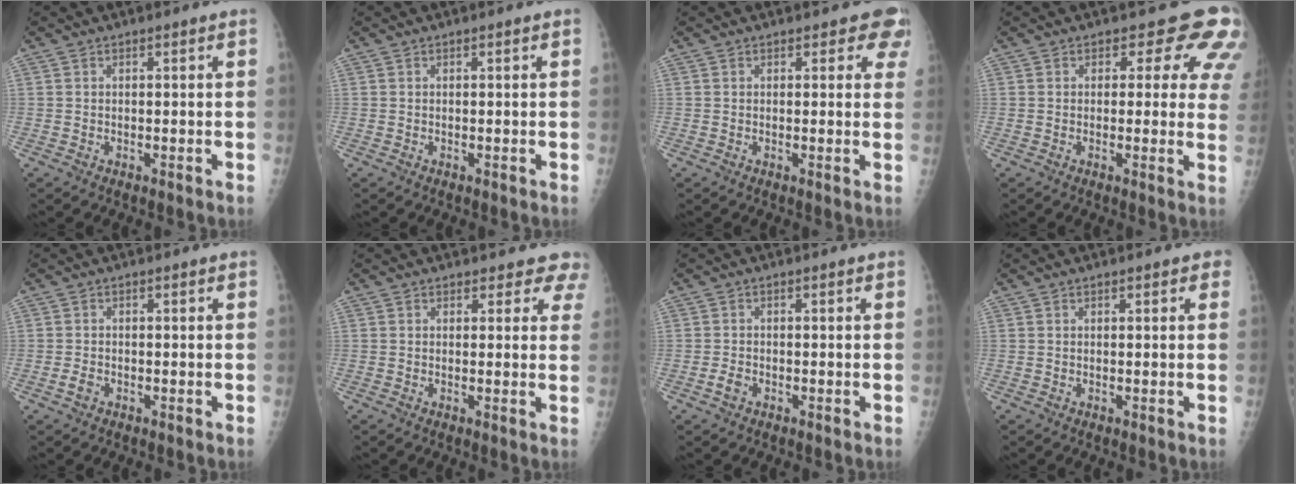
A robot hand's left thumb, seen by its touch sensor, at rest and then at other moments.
{"total": 0.0}
{"total": 3.9, "force": [3.0, 2.1, 1.4], "torque": [0.021, -0.010, 0.019]}
{"total": 8.5, "force": [5.5, 4.8, 4.2], "torque": [-0.002, -0.022, 0.037]}
{"total": 1.4, "force": [-0.8, 0.9, 0.7], "torque": [-0.017, 0.001, -0.015]}
{"total": 4.7, "force": [4.2, 2.2, -0.1], "torque": [0.045, -0.019, 0.020]}
{"total": 1.7, "force": [-1.0, 1.1, 0.9], "torque": [-0.020, 0.003, -0.019]}
{"total": 1.5, "force": [0.7, 0.8, 1.0], "torque": [-0.003, 0.001, 0.005]}